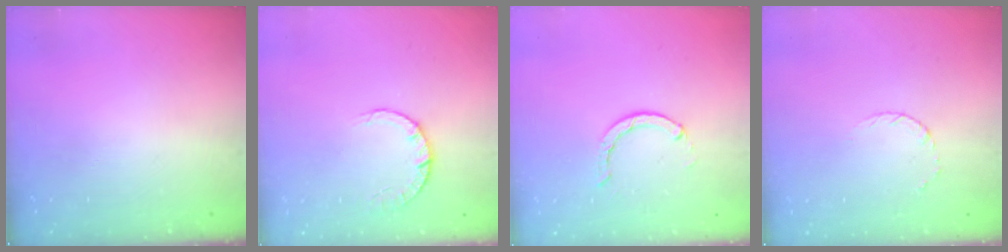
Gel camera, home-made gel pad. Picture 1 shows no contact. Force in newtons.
{"total": 2.8, "press": 2.8, "slide": 0.4}
{"total": 2.8, "press": 2.7, "slide": 0.4}
{"total": 3.1, "press": 3.1, "slide": 0.3}